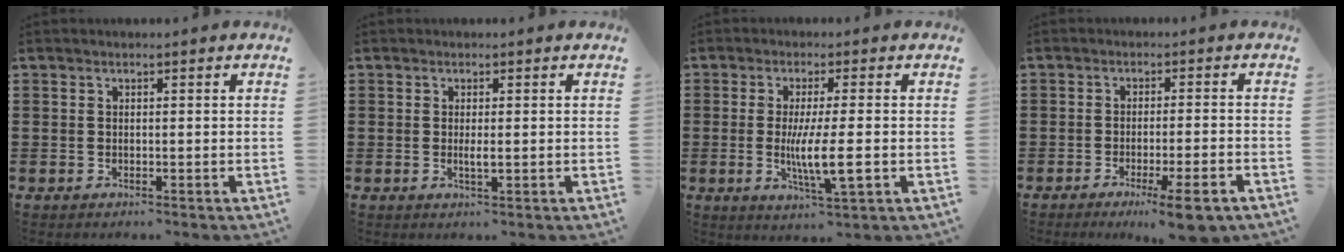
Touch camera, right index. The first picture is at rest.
{"total": 1.6, "force": [0.0, 0.3, 1.6], "torque": [-0.031, -0.004, -0.001]}
{"total": 7.6, "force": [-1.0, 1.1, 7.5], "torque": [-0.141, -0.013, -0.021]}
{"total": 5.4, "force": [-3.8, 0.2, 3.8], "torque": [-0.058, -0.010, -0.064]}